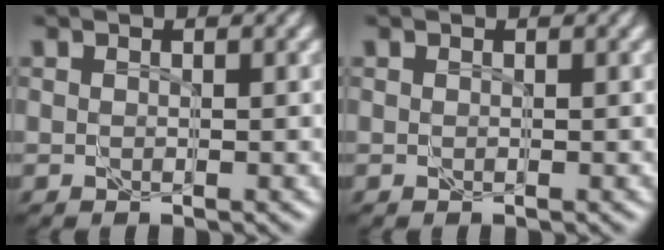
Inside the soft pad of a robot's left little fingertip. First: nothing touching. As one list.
[{"total": 0.0}]